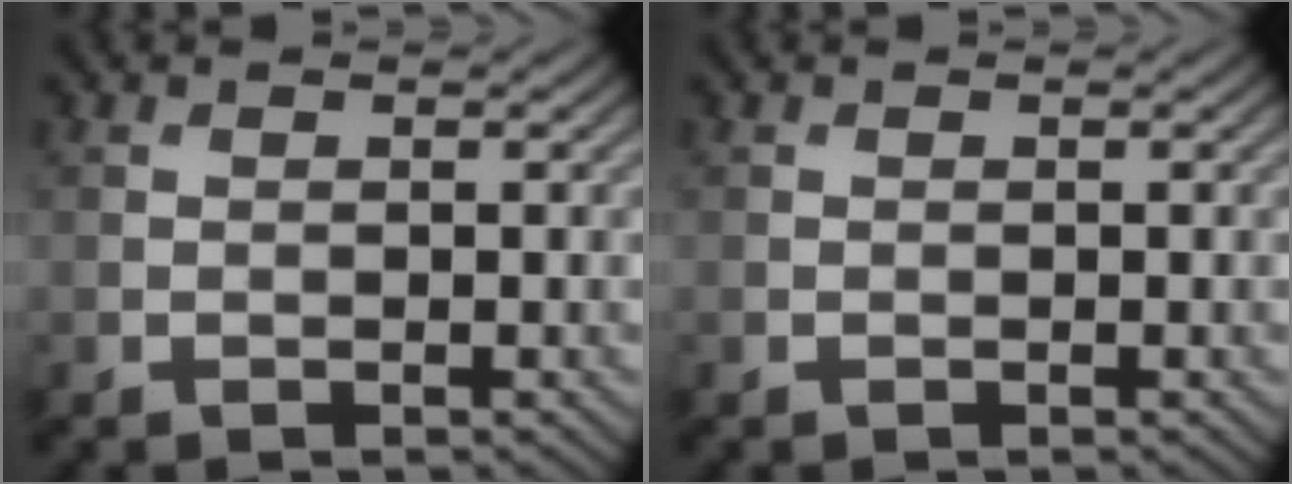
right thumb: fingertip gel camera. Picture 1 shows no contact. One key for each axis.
{"total": 0.0}